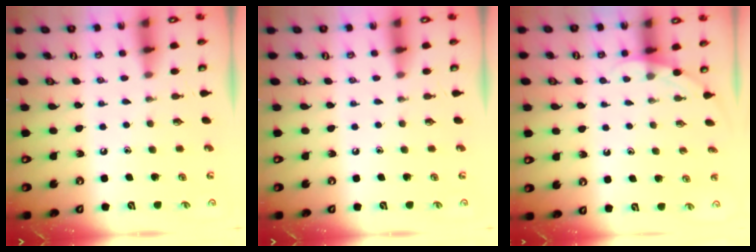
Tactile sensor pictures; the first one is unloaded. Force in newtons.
{"total": 0.0}
{"total": 2.5, "press": 2.5, "slide": 0.2}